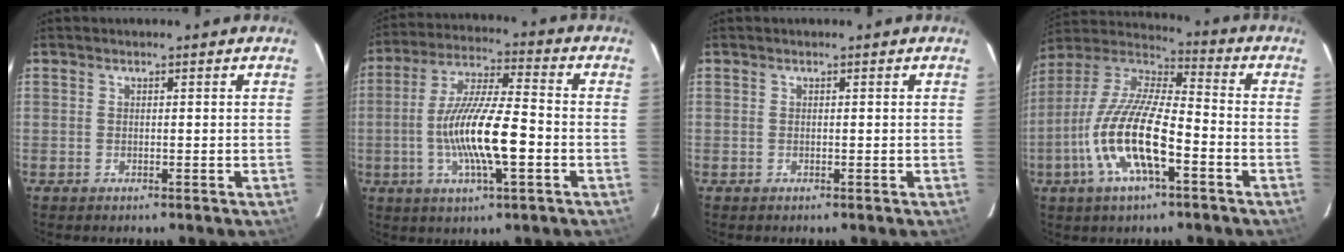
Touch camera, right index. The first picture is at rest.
{"total": 14.6, "force": [-3.4, 2.8, 13.9], "torque": [-0.268, -0.003, -0.063]}
{"total": 0.0}
{"total": 16.6, "force": [-6.3, 5.0, 14.6], "torque": [-0.298, -0.011, -0.126]}